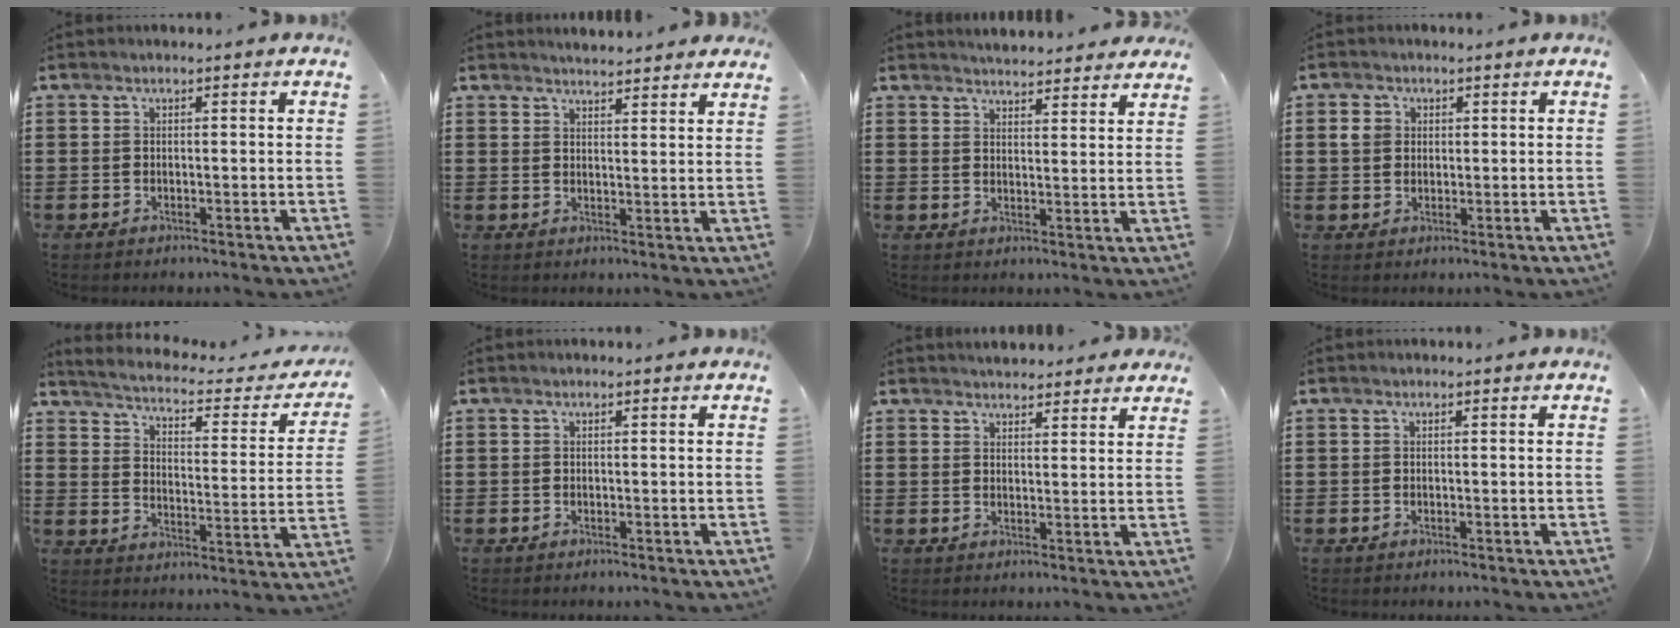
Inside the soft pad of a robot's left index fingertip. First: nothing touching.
{"total": 2.8, "force": [2.8, -0.1, 0.0], "torque": [-0.008, -0.009, 0.052]}
{"total": 3.6, "force": [3.6, 0.2, 0.2], "torque": [-0.006, -0.018, 0.065]}
{"total": 2.6, "force": [0.8, 2.3, 1.1], "torque": [-0.031, 0.010, 0.012]}
{"total": 2.7, "force": [2.5, 0.0, 0.9], "torque": [-0.039, -0.028, 0.032]}
{"total": 0.0}
{"total": 2.7, "force": [2.7, 0.5, 0.1], "torque": [-0.001, -0.006, 0.049]}
{"total": 0.0}